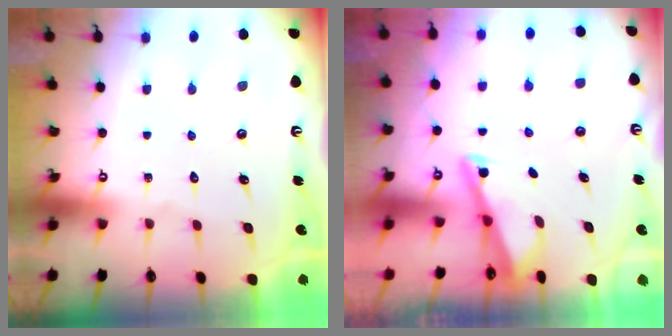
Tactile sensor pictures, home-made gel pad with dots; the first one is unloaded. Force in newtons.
{"total": 2.9, "press": 2.8, "slide": 0.4}